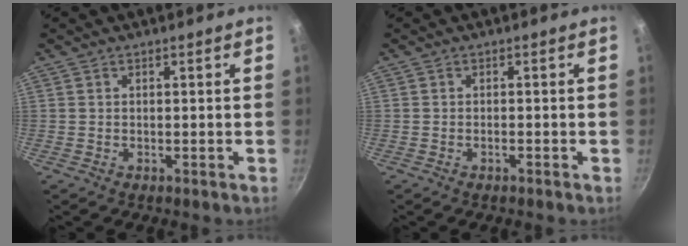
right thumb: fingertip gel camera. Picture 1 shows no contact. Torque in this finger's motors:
{"motor_torque": [-0.28, -0.02, -0.33, 0.12, -0.02]}